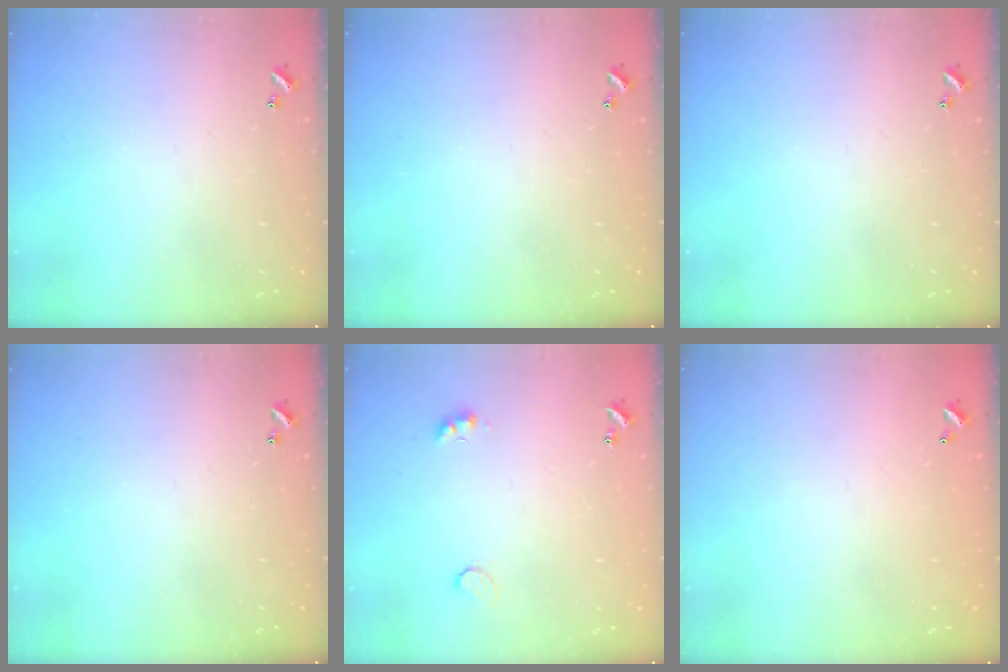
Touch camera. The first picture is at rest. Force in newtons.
{"total": 0.0}
{"total": 0.0}
{"total": 0.0}
{"total": 5.0, "press": 4.9, "slide": 1.0}
{"total": 2.7, "press": 2.7, "slide": 0.1}